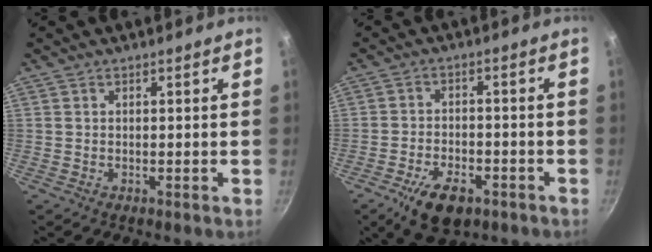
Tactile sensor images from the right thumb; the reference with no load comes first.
{"total": 9.8, "force": [-5.3, 5.0, 6.7], "torque": [-0.104, 0.020, -0.082]}